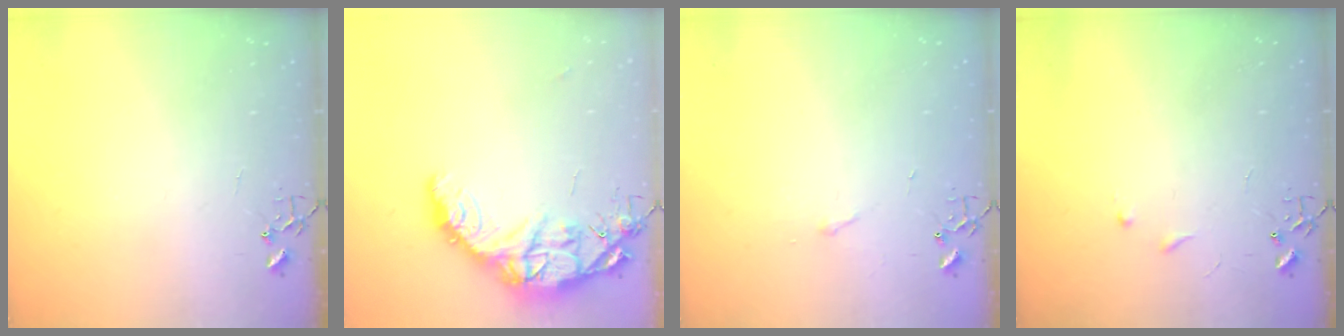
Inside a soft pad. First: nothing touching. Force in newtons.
{"total": 15.2, "press": 15.2, "slide": 1.2}
{"total": 2.9, "press": 2.9, "slide": 0.5}
{"total": 5.3, "press": 5.2, "slide": 0.7}